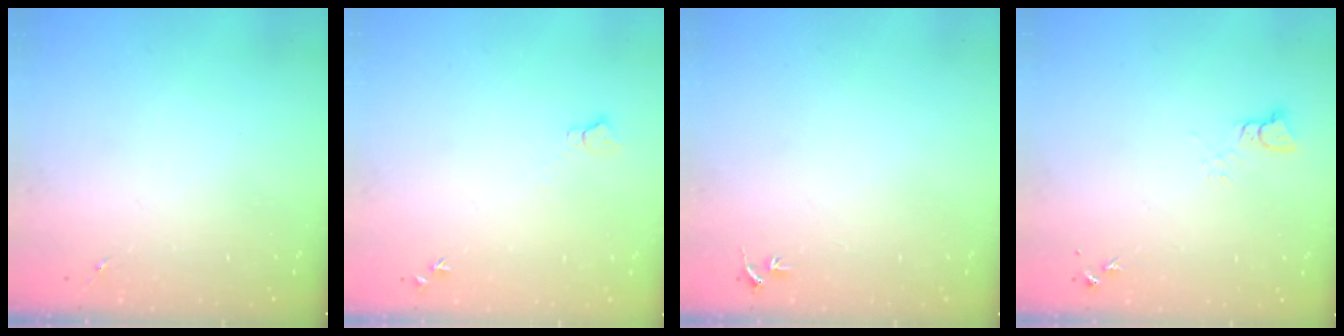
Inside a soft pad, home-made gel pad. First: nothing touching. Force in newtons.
{"total": 4.6, "press": 4.6, "slide": 0.6}
{"total": 3.1, "press": 3.1, "slide": 0.4}
{"total": 2.5, "press": 2.5, "slide": 0.1}